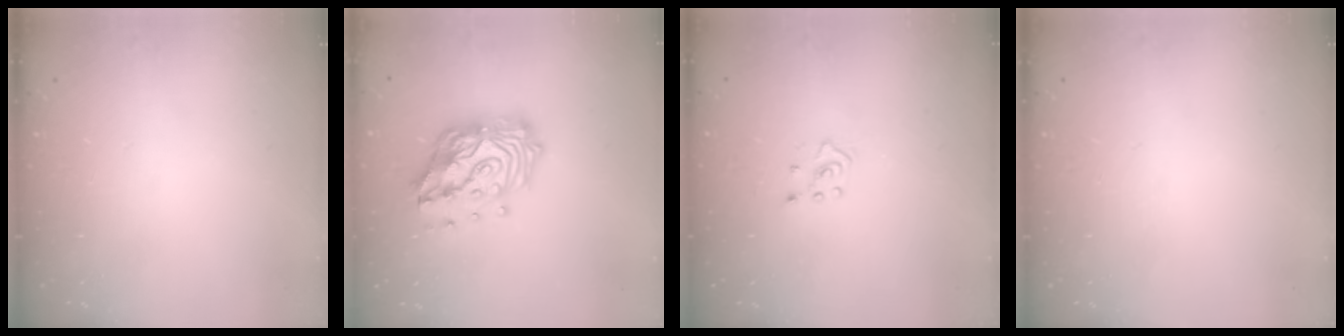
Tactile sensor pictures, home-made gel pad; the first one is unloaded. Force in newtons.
{"total": 18.5, "press": 18.4, "slide": 2.2}
{"total": 2.4, "press": 2.4, "slide": 0.5}
{"total": 0.0}